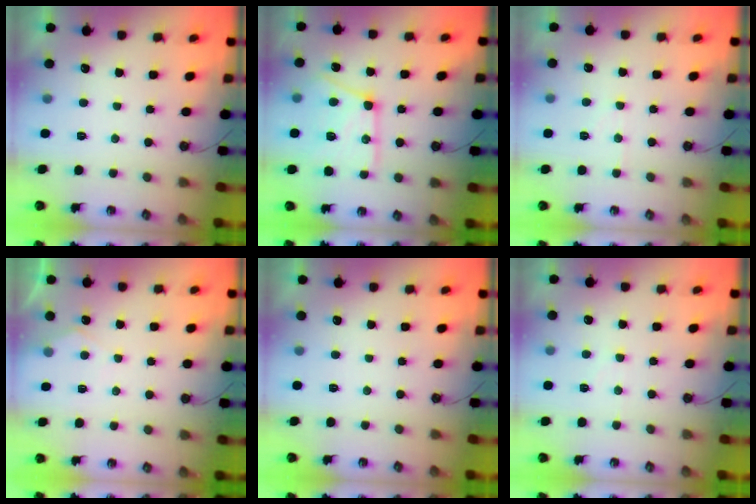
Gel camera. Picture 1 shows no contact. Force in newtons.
{"total": 18.6, "press": 18.5, "slide": 2.0}
{"total": 4.9, "press": 4.8, "slide": 0.9}
{"total": 4.6, "press": 4.6, "slide": 0.6}
{"total": 0.0}
{"total": 3.2, "press": 3.1, "slide": 0.4}